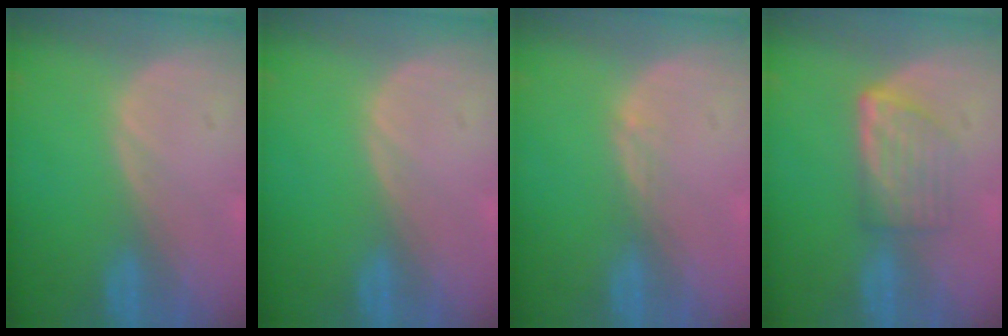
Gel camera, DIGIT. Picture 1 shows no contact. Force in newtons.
{"total": 0.0}
{"total": 1.0, "press": 0.7, "slide": 0.7}
{"total": 5.9, "press": 5.3, "slide": 2.6}